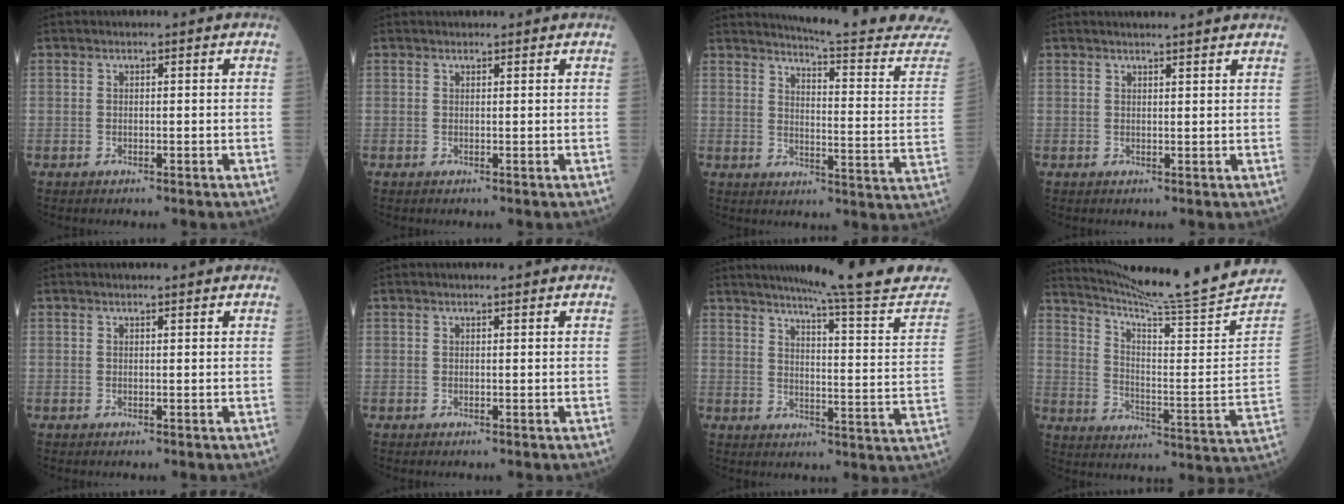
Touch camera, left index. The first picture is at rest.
{"total": 1.8, "force": [1.7, 0.4, 0.4], "torque": [-0.009, 0.016, 0.022]}
{"total": 20.0, "force": [19.3, -1.0, 5.1], "torque": [-0.071, -0.135, 0.218]}
{"total": 5.0, "force": [4.6, 0.0, 1.8], "torque": [-0.025, 0.014, 0.051]}
{"total": 1.9, "force": [1.8, -0.1, 0.6], "torque": [-0.009, 0.006, 0.023]}
{"total": 1.4, "force": [1.3, -0.1, 0.4], "torque": [-0.008, 0.006, 0.018]}
{"total": 20.6, "force": [18.8, -1.0, 8.3], "torque": [-0.114, -0.083, 0.230]}
{"total": 19.9, "force": [18.2, -4.4, 6.7], "torque": [-0.119, -0.116, 0.259]}